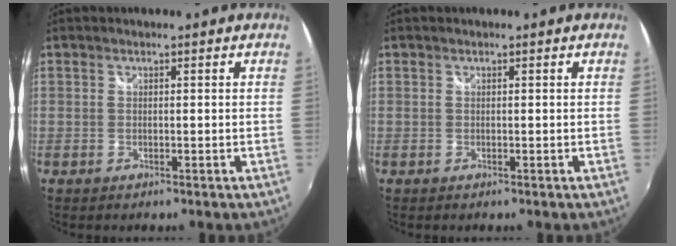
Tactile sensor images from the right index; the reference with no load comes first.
{"total": 0.0}